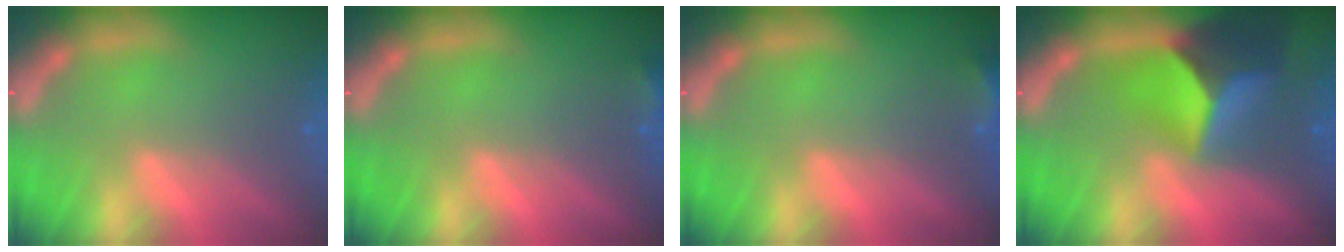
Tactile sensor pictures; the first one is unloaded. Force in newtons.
{"total": 1.4}
{"total": 2.4}
{"total": 9.5}